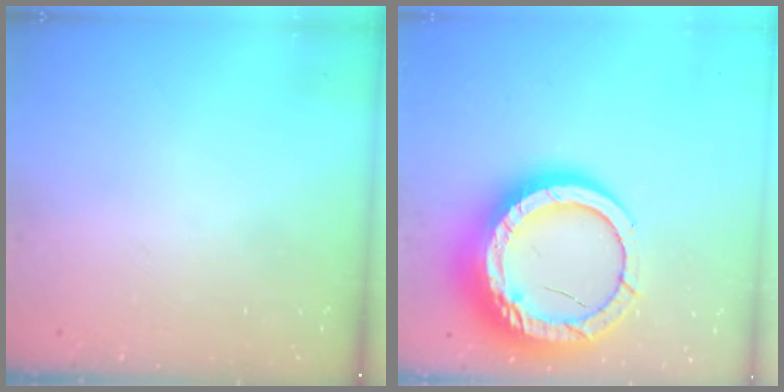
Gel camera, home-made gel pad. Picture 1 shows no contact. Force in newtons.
{"total": 22.8, "press": 22.7, "slide": 2.3}